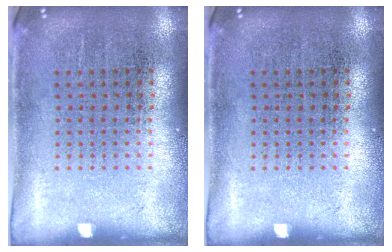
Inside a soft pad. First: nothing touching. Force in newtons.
{"total": 0.0}